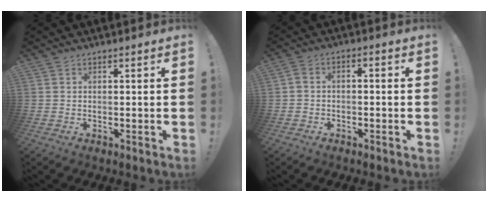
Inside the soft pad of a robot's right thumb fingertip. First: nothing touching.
{"total": 2.8, "force": [-2.2, 1.0, 1.4], "torque": [-0.029, 0.008, -0.041]}